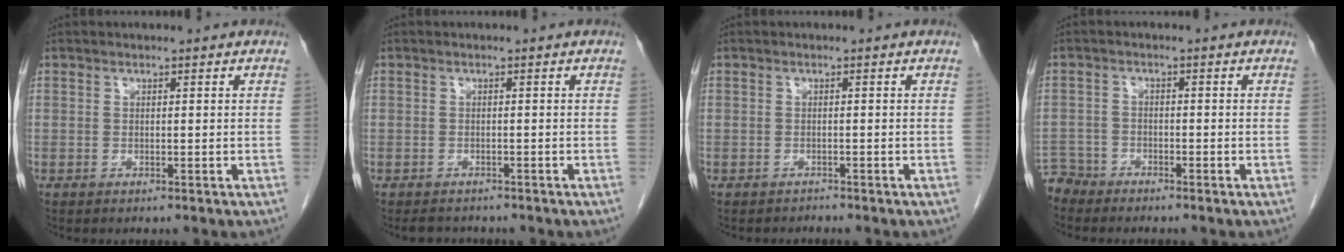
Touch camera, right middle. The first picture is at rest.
{"total": 2.9, "force": [-2.6, 1.0, 0.6], "torque": [-0.013, -0.006, -0.036]}
{"total": 0.7, "force": [-0.6, 0.0, -0.3], "torque": [-0.006, -0.007, -0.011]}
{"total": 3.7, "force": [-3.5, 0.9, -0.7], "torque": [0.016, -0.006, -0.069]}